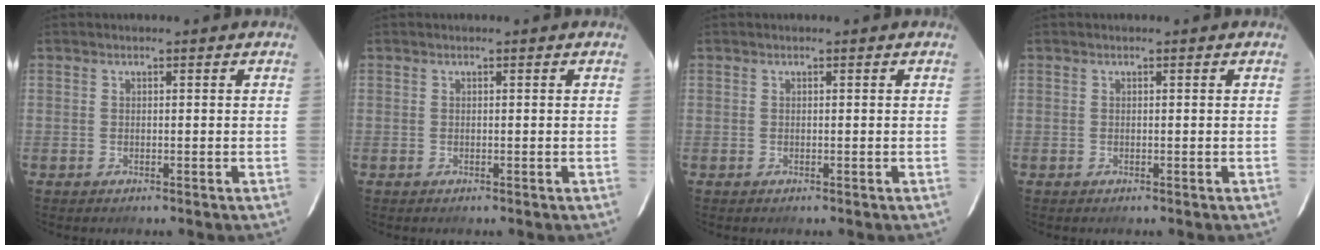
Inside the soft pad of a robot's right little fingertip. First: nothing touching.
{"total": 0.0}
{"total": 0.0}
{"total": 0.0}